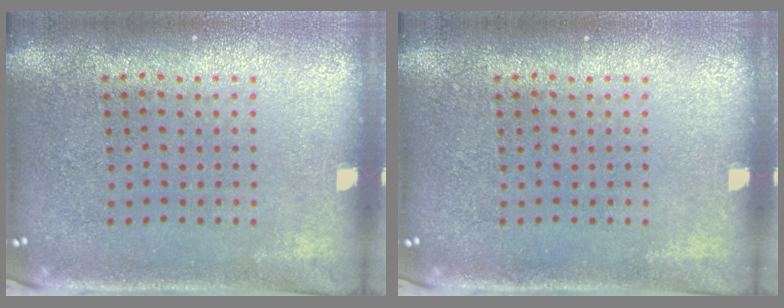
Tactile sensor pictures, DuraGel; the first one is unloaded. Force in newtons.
{"total": 0.0}